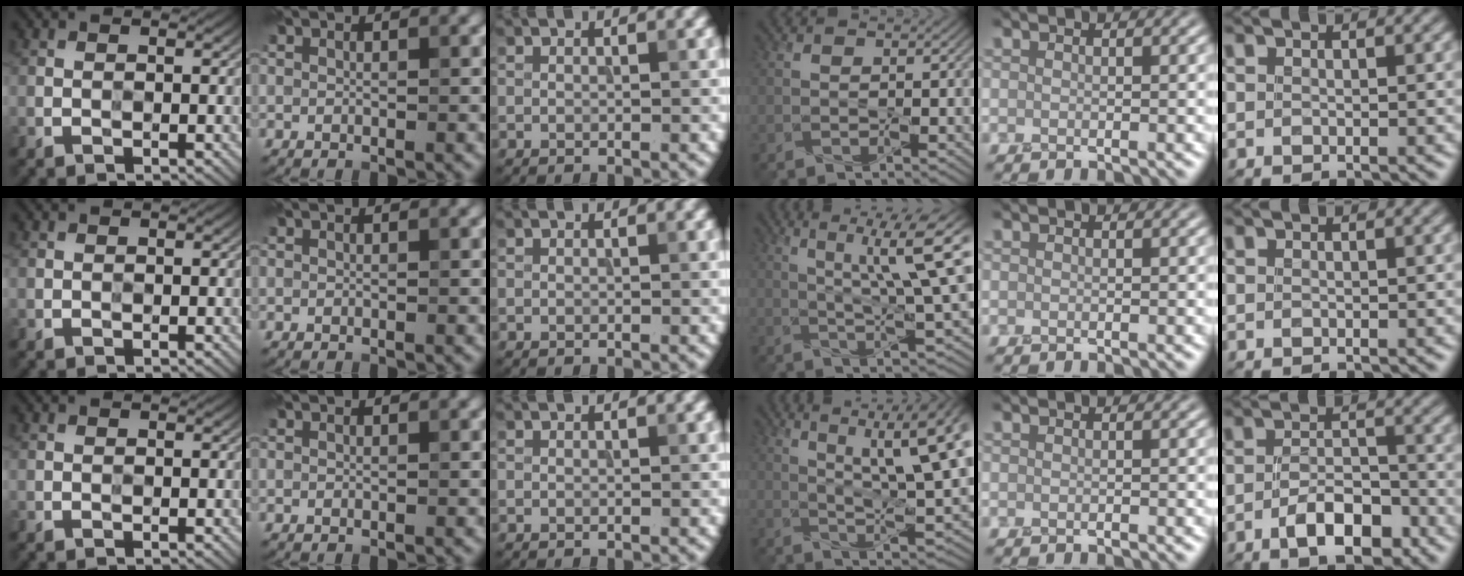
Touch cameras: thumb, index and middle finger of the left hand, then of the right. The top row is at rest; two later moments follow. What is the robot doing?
{"motion": "screw", "object": "mustard bottle"}